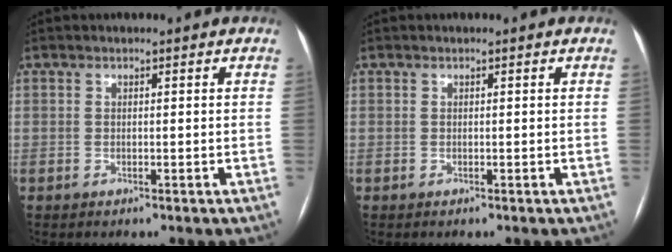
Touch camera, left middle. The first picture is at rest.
{"total": 0.0}